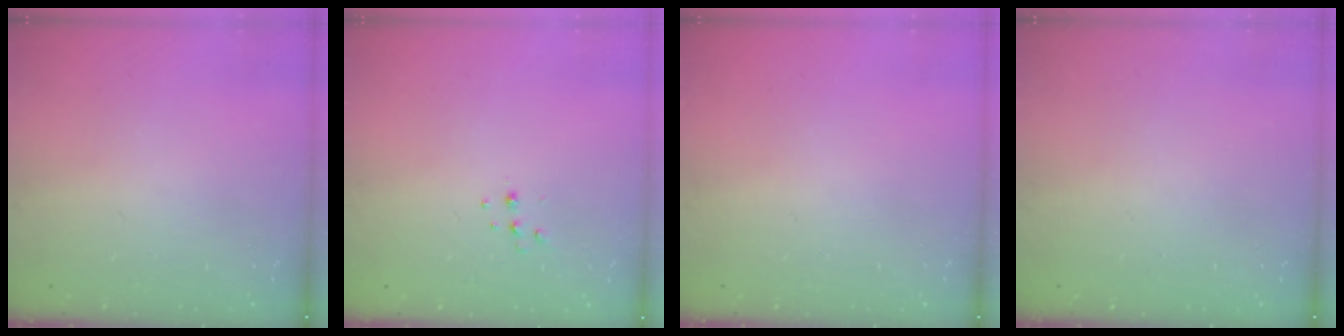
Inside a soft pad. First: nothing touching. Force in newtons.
{"total": 3.8, "press": 3.7, "slide": 0.7}
{"total": 0.0}
{"total": 0.0}